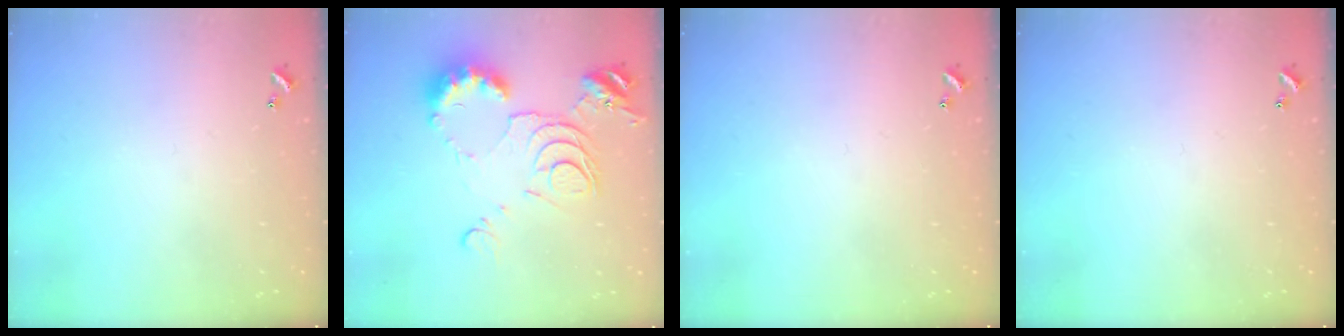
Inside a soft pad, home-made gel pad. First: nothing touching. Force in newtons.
{"total": 11.9, "press": 11.8, "slide": 1.4}
{"total": 0.0}
{"total": 0.0}